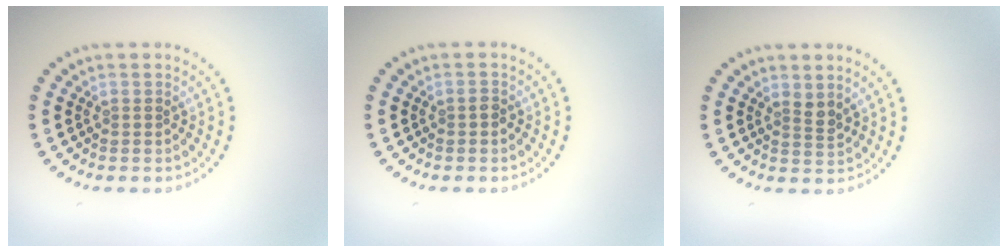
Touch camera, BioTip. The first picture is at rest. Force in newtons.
{"total": 0.7, "press": 0.7, "slide": 0.1}
{"total": 1.3, "press": 1.0, "slide": 0.8}